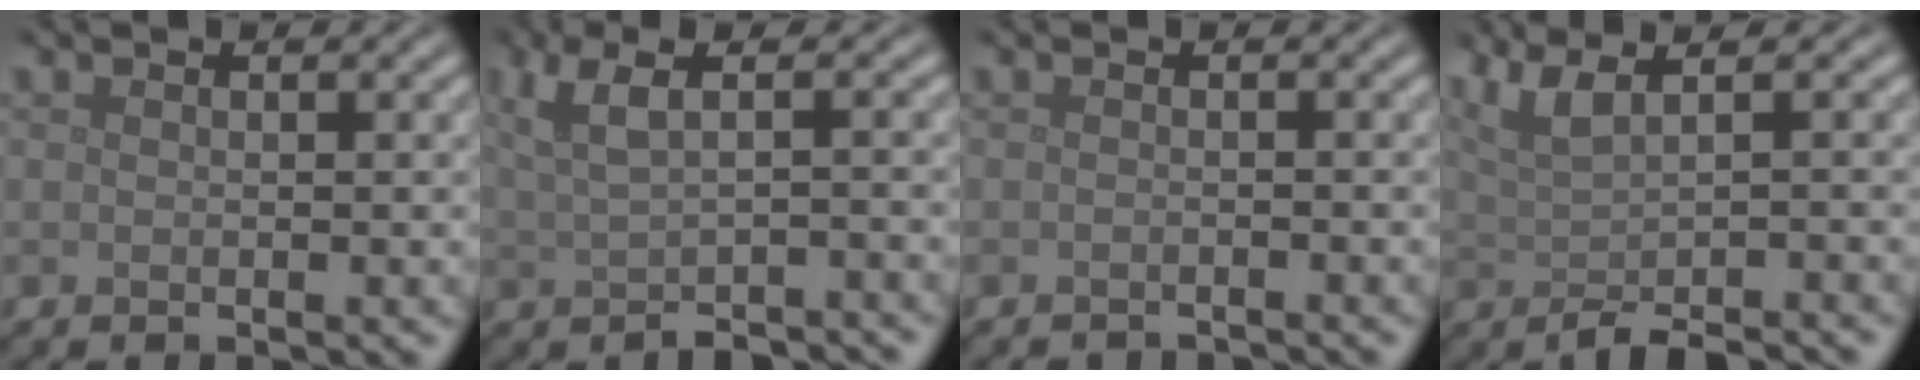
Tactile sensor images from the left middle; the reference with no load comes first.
{"total": 4.4, "force": [0.4, 1.7, 4.0], "torque": [-0.063, -0.001, 0.006]}
{"total": 2.0, "force": [-2.0, 0.1, 0.4], "torque": [0.004, -0.008, -0.029]}
{"total": 4.8, "force": [0.0, 1.5, 4.6], "torque": [-0.065, 0.001, -0.004]}